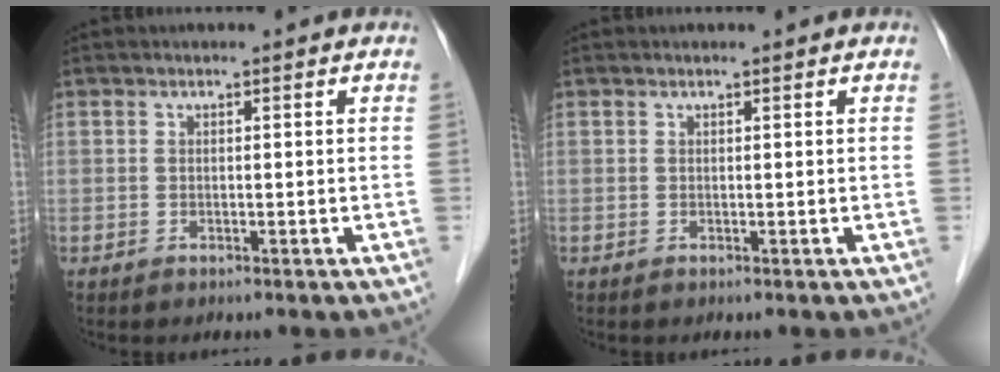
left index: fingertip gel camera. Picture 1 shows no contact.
{"total": 0.0}